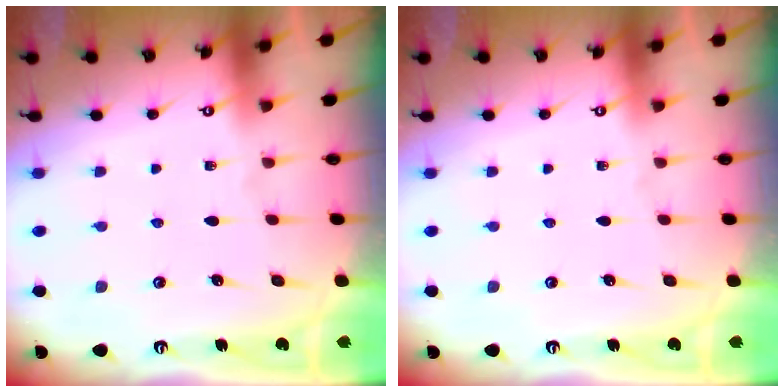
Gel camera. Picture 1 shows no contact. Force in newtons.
{"total": 0.0}